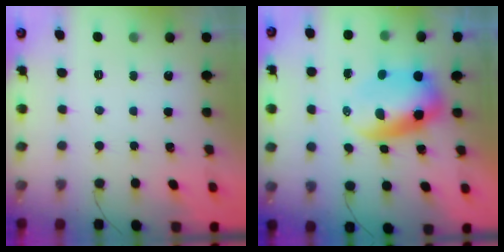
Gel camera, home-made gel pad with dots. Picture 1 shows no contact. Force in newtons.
{"total": 7.6, "press": 7.3, "slide": 2.0}